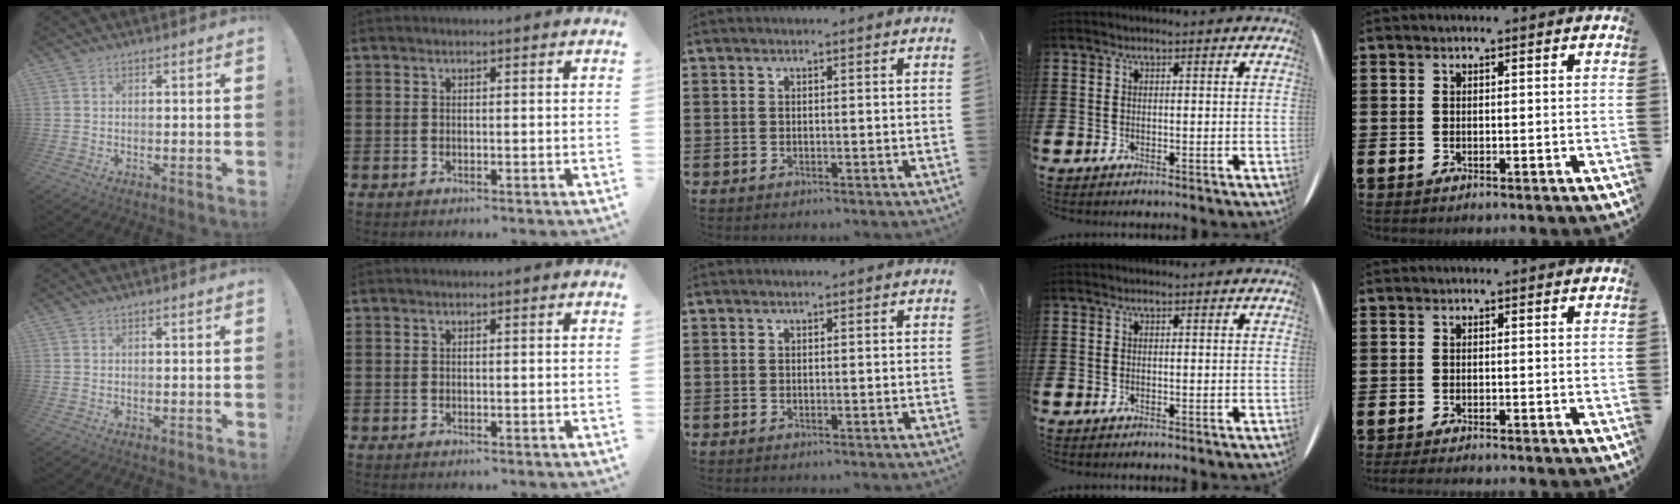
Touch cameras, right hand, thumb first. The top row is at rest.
{"little": {"total": 1.2, "force": [-1.1, -0.1, 0.5], "torque": [-0.007, 0.003, -0.021]}}